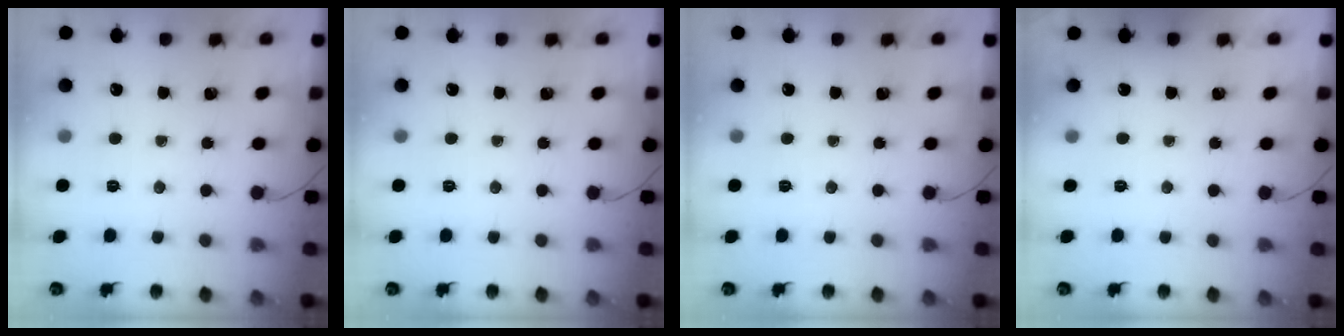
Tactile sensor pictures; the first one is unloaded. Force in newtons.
{"total": 0.0}
{"total": 0.0}
{"total": 1.9, "press": 1.9, "slide": 0.3}